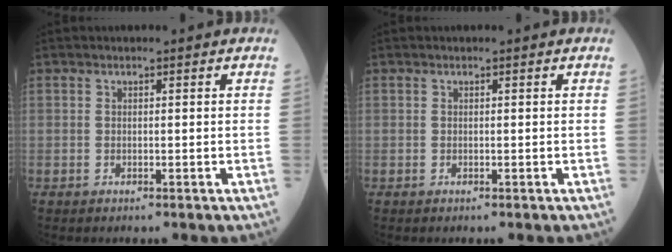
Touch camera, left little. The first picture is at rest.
{"total": 0.0}